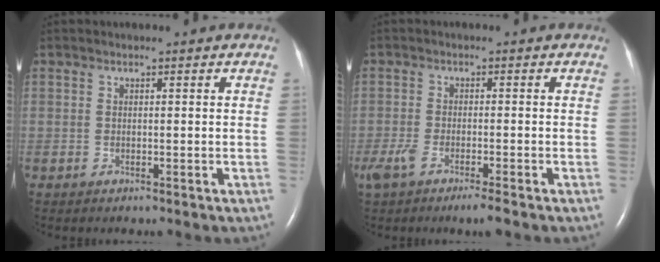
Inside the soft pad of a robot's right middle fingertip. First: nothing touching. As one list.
[{"total": 5.1, "force": [-3.3, 0.6, 3.7], "torque": [-0.076, -0.013, -0.060]}]